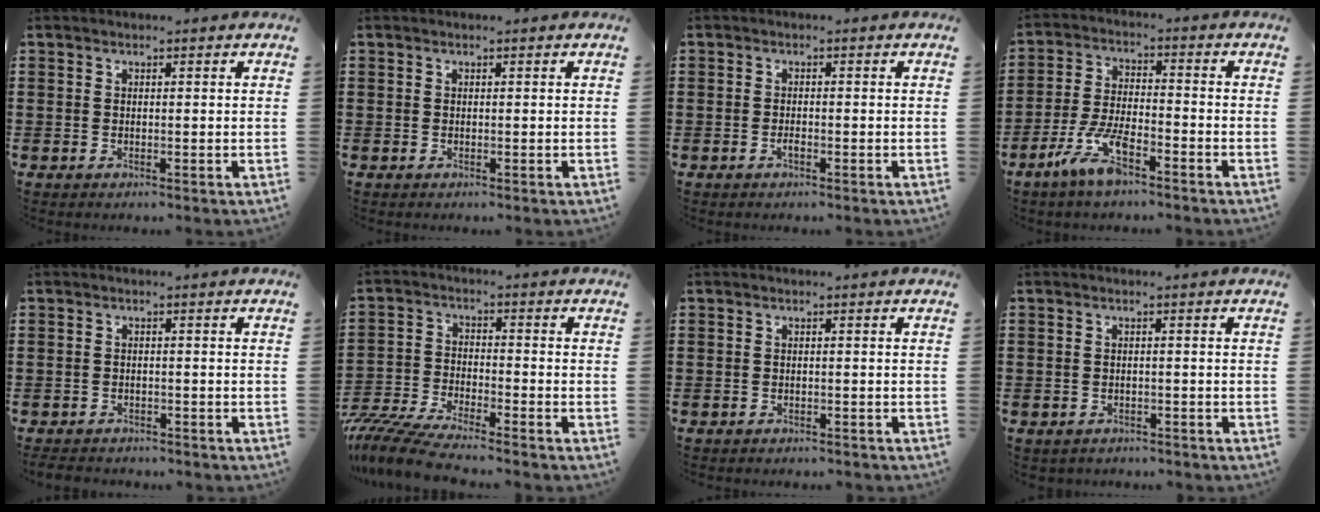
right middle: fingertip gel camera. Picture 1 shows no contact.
{"total": 0.0}
{"total": 1.4, "force": [-0.8, 0.4, 1.1], "torque": [-0.031, -0.005, -0.017]}
{"total": 7.7, "force": [-4.9, 2.2, 5.5], "torque": [-0.129, -0.005, -0.094]}
{"total": 1.6, "force": [-1.6, 0.3, 0.0], "torque": [-0.006, -0.001, -0.036]}
{"total": 6.4, "force": [-6.0, 0.0, 2.2], "torque": [-0.066, -0.014, -0.125]}
{"total": 0.7, "force": [-0.7, 0.0, 0.1], "torque": [-0.003, -0.001, -0.014]}
{"total": 1.0, "force": [-1.0, 0.3, -0.1], "torque": [-0.003, 0.001, -0.022]}